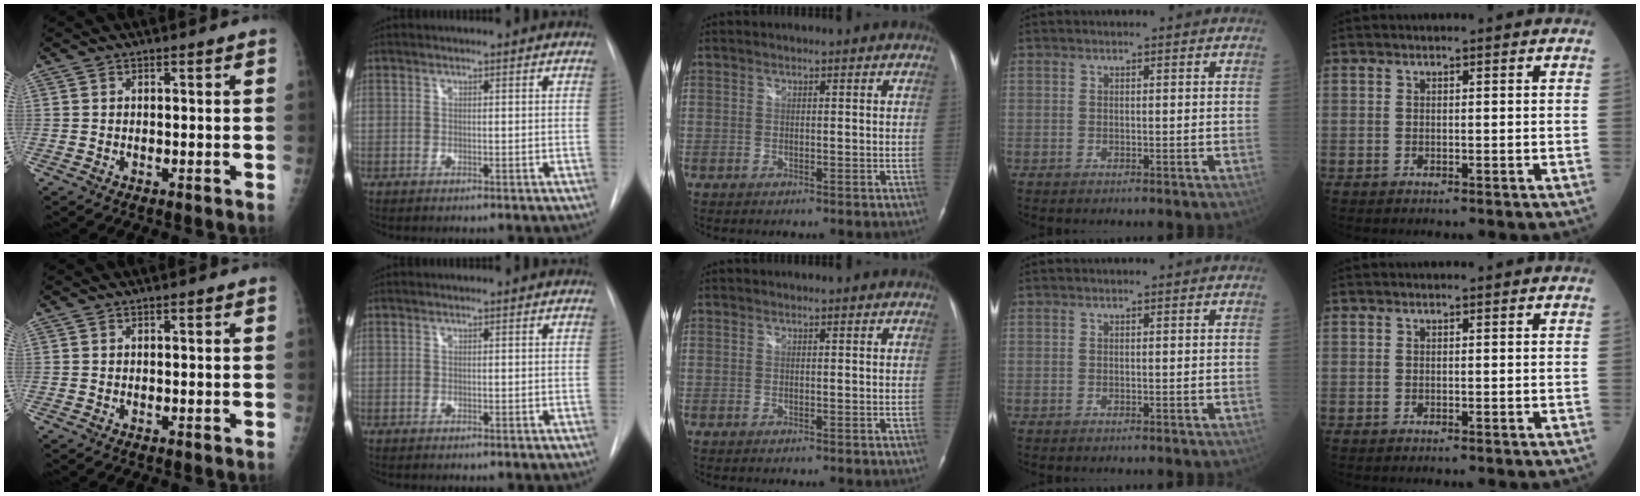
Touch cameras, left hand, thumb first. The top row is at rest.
{}